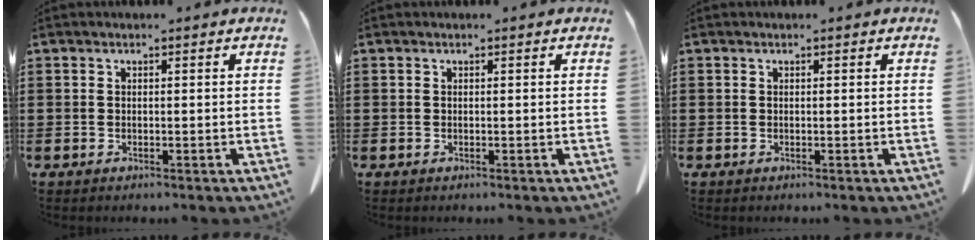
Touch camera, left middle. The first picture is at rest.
{"total": 0.0}
{"total": 0.0}